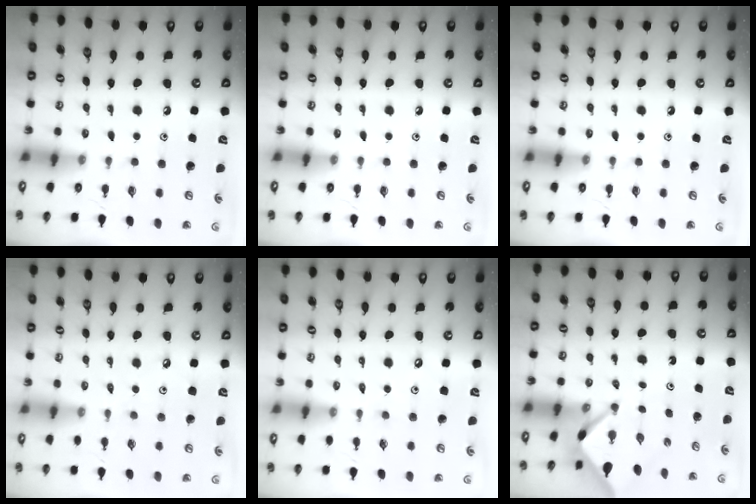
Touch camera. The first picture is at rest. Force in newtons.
{"total": 0.0}
{"total": 0.0}
{"total": 1.9, "press": 1.9, "slide": 0.4}
{"total": 3.0, "press": 3.0, "slide": 0.5}
{"total": 2.5, "press": 2.5, "slide": 0.3}